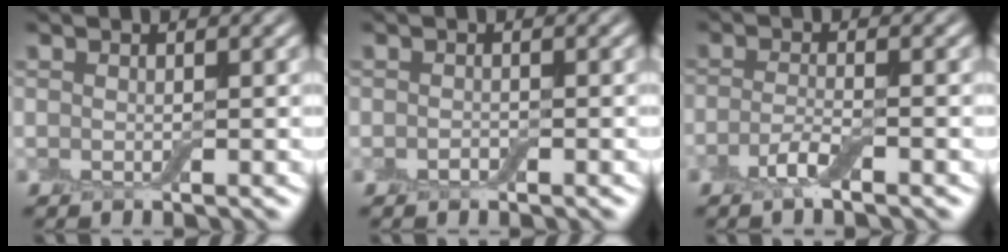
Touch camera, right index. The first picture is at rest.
{"total": 0.6, "force": [-0.3, 0.3, 0.3], "torque": [-0.007, 0.000, -0.006]}
{"total": 2.3, "force": [-1.3, 0.4, 1.8], "torque": [-0.039, 0.001, -0.033]}